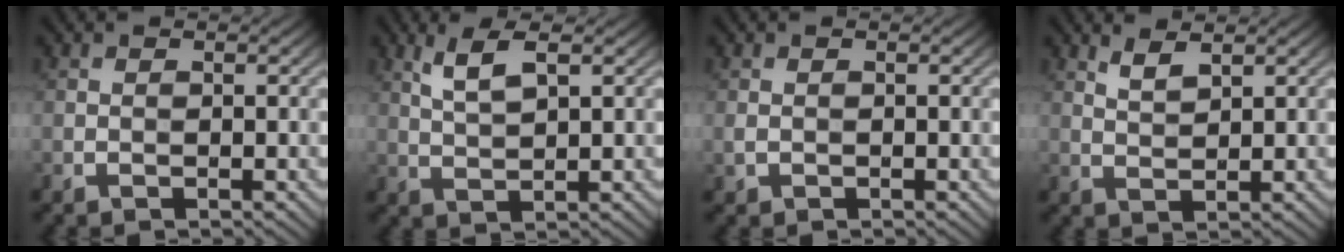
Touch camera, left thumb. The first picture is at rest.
{"total": 4.1, "force": [2.1, 1.2, 3.4], "torque": [-0.081, 0.002, 0.046]}
{"total": 0.9, "force": [-0.2, 0.8, 0.5], "torque": [-0.017, -0.005, -0.002]}
{"total": 2.4, "force": [1.7, 0.6, 1.4], "torque": [-0.035, -0.001, 0.038]}